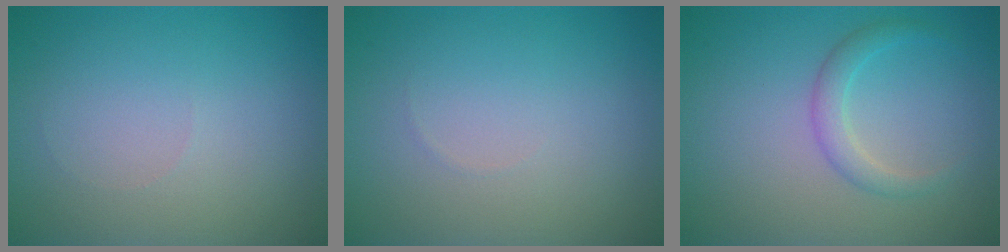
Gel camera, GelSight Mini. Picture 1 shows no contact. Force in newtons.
{"total": 0.0}
{"total": 1.9, "press": 1.9, "slide": 0.1}